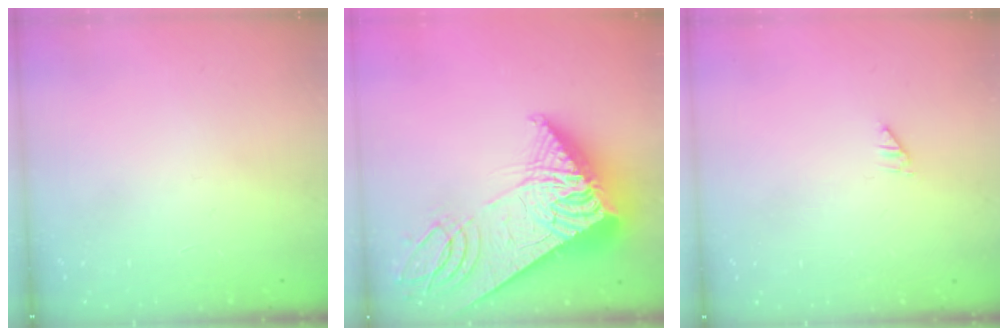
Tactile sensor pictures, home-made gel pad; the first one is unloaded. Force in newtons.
{"total": 20.0, "press": 19.8, "slide": 2.3}
{"total": 0.0}